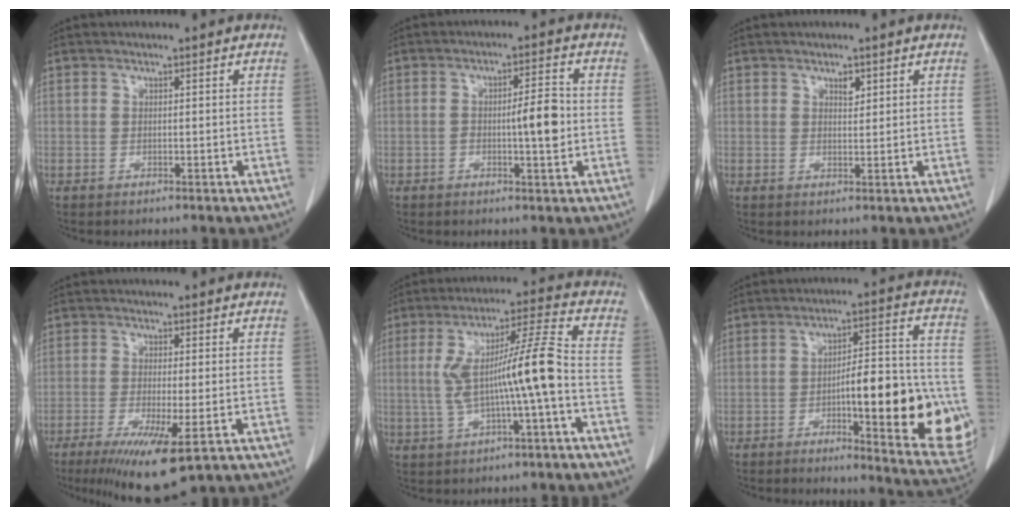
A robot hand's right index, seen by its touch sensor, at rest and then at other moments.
{"total": 5.5, "force": [-0.5, 1.1, 5.4], "torque": [-0.080, 0.009, -0.005]}
{"total": 1.5, "force": [0.9, 0.7, 1.0], "torque": [-0.013, -0.004, 0.015]}
{"total": 9.7, "force": [-4.9, 0.9, 8.3], "torque": [-0.136, -0.033, -0.074]}
{"total": 11.3, "force": [-1.2, -0.2, 11.2], "torque": [-0.205, 0.024, -0.022]}
{"total": 19.6, "force": [-4.0, 3.9, 18.8], "torque": [-0.202, 0.016, -0.039]}